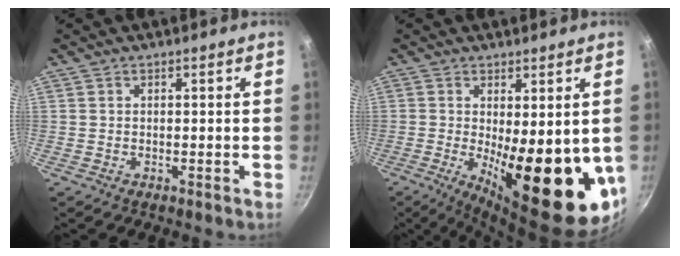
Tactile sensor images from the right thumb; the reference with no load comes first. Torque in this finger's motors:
{"motor_torque": [-0.15, 2.15, 2.49, -0.28, 0.47]}